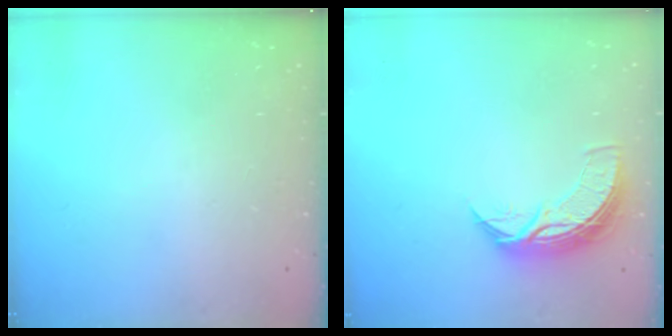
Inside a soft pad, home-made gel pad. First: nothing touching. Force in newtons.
{"total": 7.8, "press": 7.8, "slide": 0.2}